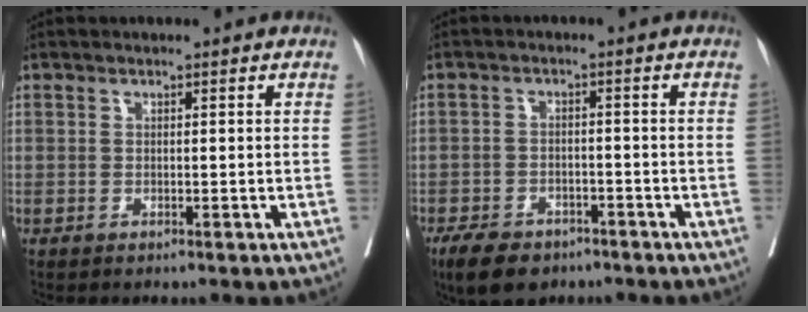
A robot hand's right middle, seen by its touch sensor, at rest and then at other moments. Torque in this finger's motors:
{"motor_torque": [0.66, -0.69, 0.08, 0.06]}